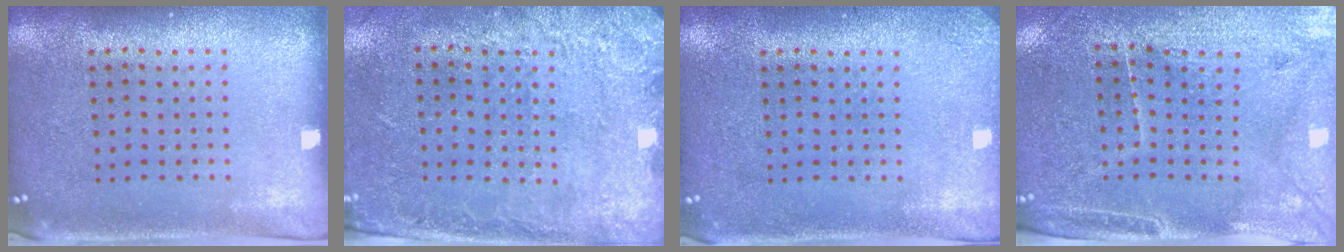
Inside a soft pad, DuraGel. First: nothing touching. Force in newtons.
{"total": 2.7, "press": 1.9, "slide": 1.9}
{"total": 1.4, "press": 1.4, "slide": 0.1}
{"total": 3.2, "press": 2.9, "slide": 1.3}